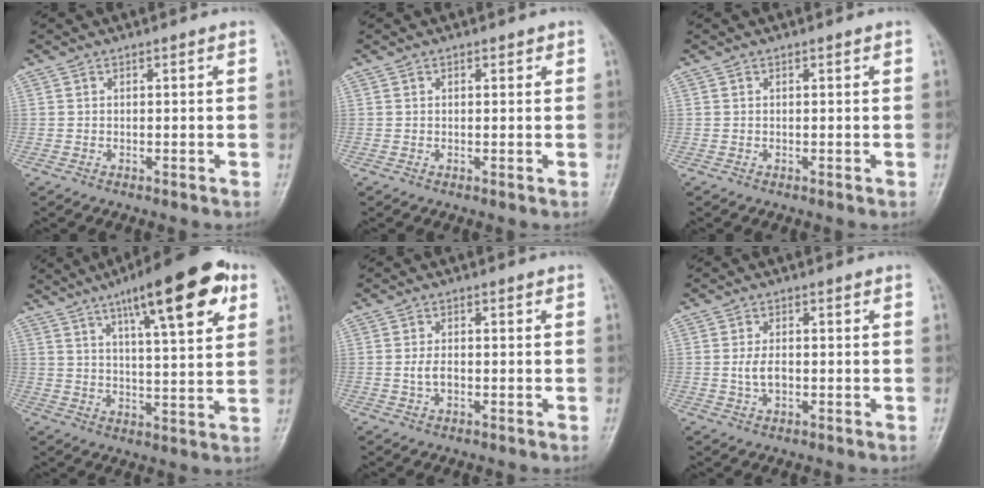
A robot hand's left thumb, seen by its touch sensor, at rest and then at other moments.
{"total": 0.8, "force": [0.5, 0.6, 0.4], "torque": [0.004, -0.002, 0.003]}
{"total": 0.0}
{"total": 18.4, "force": [9.4, 4.9, 15.1], "torque": [-0.198, -0.020, 0.136]}
{"total": 2.4, "force": [-0.2, 1.4, 1.9], "torque": [-0.039, 0.002, -0.006]}
{"total": 3.2, "force": [-0.2, 1.9, 2.6], "torque": [-0.052, 0.002, -0.004]}